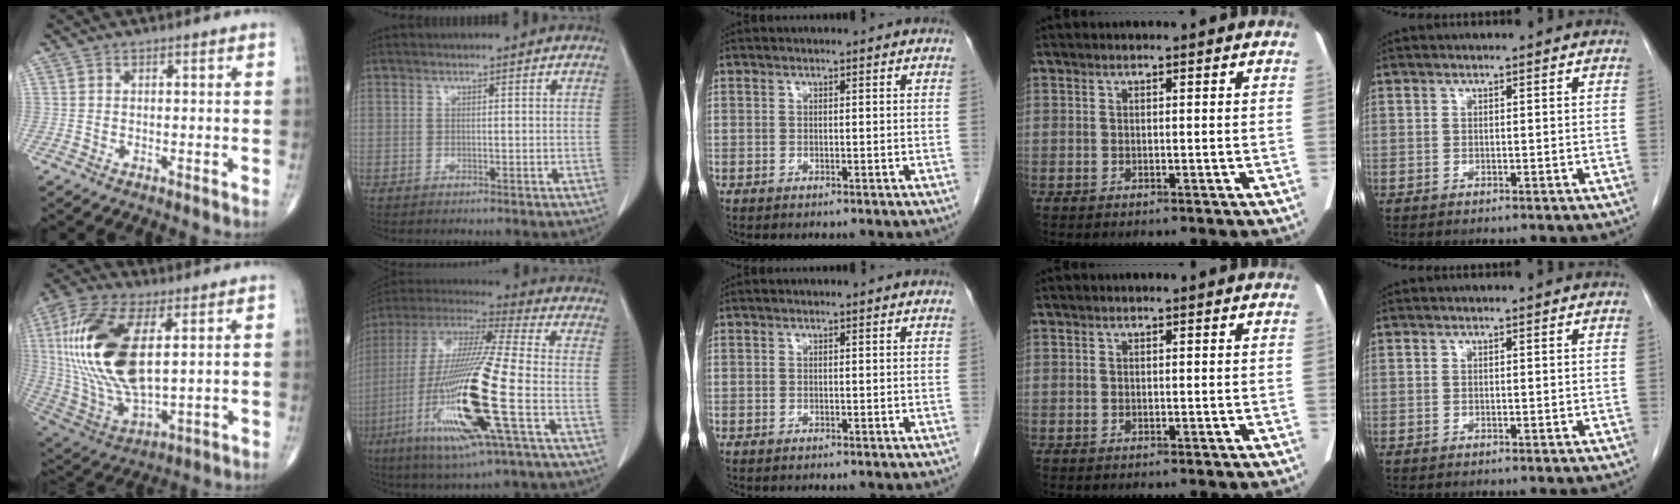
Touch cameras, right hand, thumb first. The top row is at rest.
{"thumb": {"total": 23.5, "force": [4.5, 11.0, 20.3], "torque": [-0.428, -0.021, 0.086]}, "index": {"total": 21.8, "force": [-6.2, 0.8, 20.8], "torque": [-0.446, -0.032, -0.122]}}